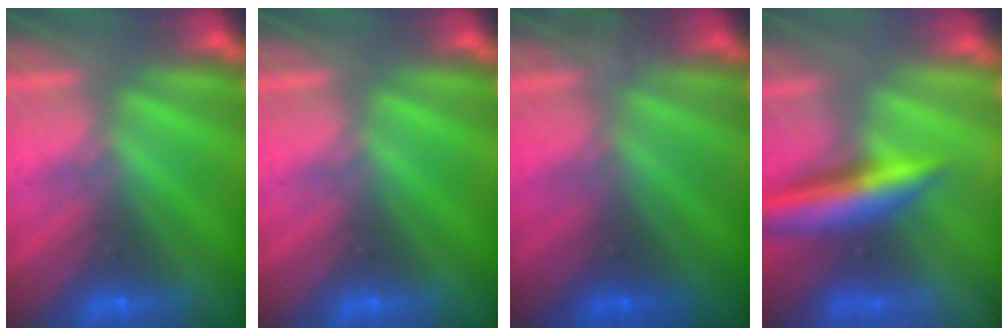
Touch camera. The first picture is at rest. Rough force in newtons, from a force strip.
{"total": 0.0}
{"total": 1.6}
{"total": 8.6}